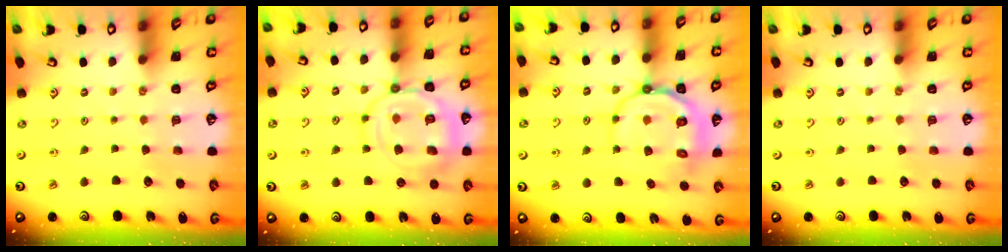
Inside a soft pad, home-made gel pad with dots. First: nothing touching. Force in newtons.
{"total": 13.6, "press": 13.6, "slide": 1.3}
{"total": 12.7, "press": 12.5, "slide": 2.4}
{"total": 0.0}